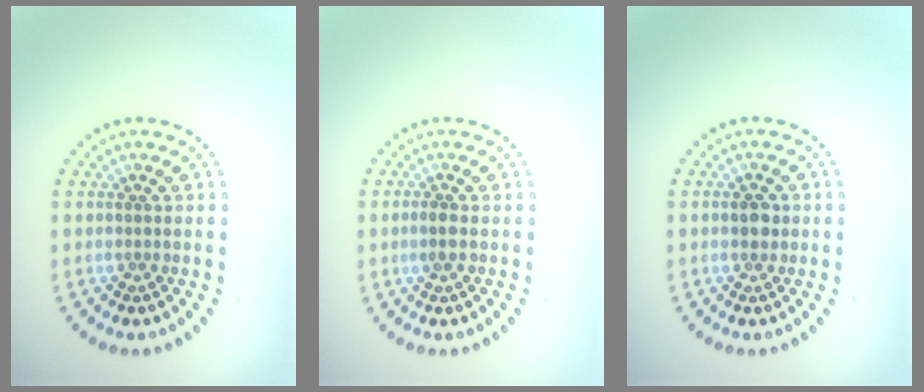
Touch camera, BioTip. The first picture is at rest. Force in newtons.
{"total": 1.2, "press": 1.1, "slide": 0.5}
{"total": 1.4, "press": 1.3, "slide": 0.3}